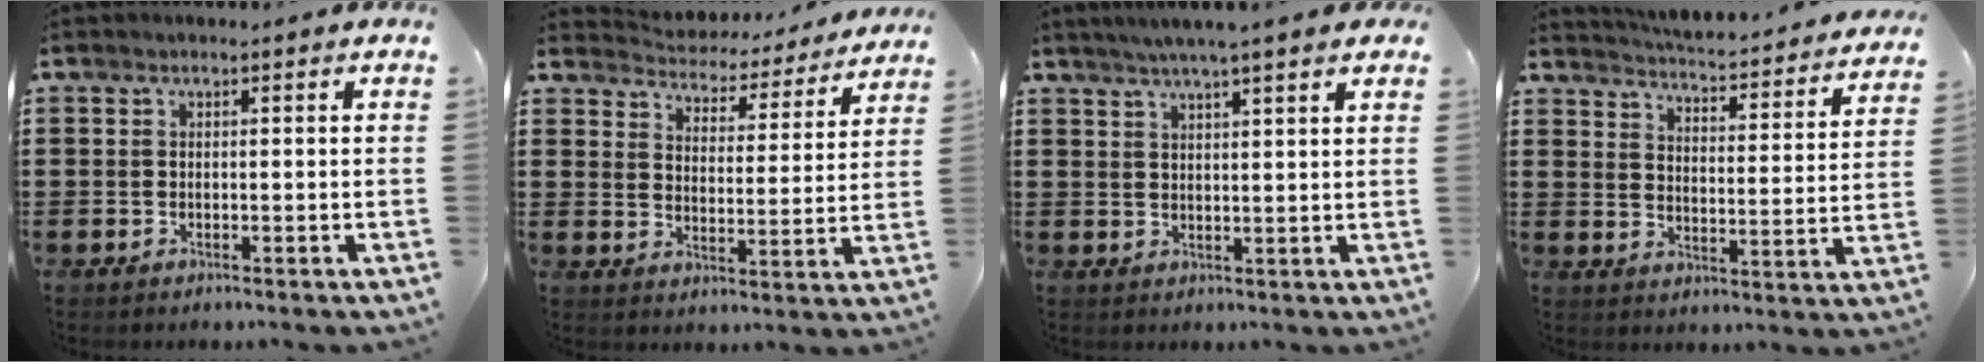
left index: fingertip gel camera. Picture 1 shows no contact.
{"total": 4.2, "force": [4.2, 0.3, -0.3], "torque": [-0.021, -0.039, 0.067]}
{"total": 3.9, "force": [3.3, 0.1, 2.1], "torque": [-0.048, -0.001, 0.059]}
{"total": 3.6, "force": [3.6, -0.3, 0.4], "torque": [-0.029, -0.037, 0.052]}